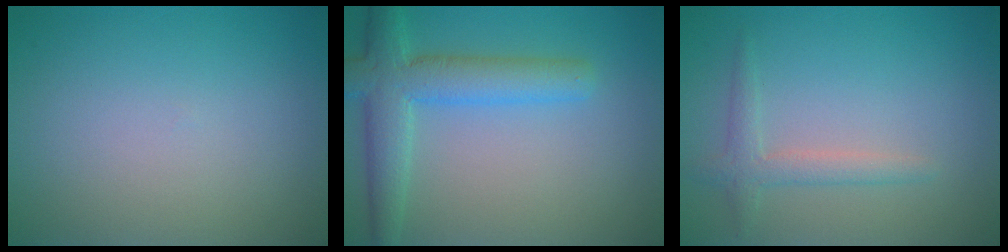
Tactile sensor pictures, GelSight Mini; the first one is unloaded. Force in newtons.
{"total": 5.4, "press": 5.4, "slide": 0.2}
{"total": 2.0, "press": 2.0, "slide": 0.0}